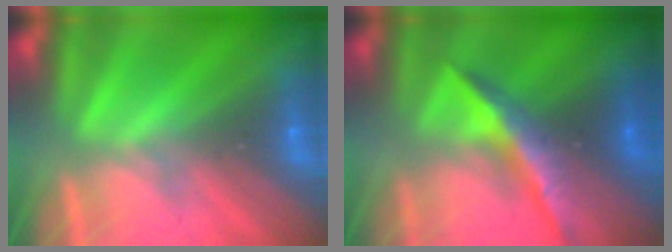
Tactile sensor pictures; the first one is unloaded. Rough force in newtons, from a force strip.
{"total": 8.3}